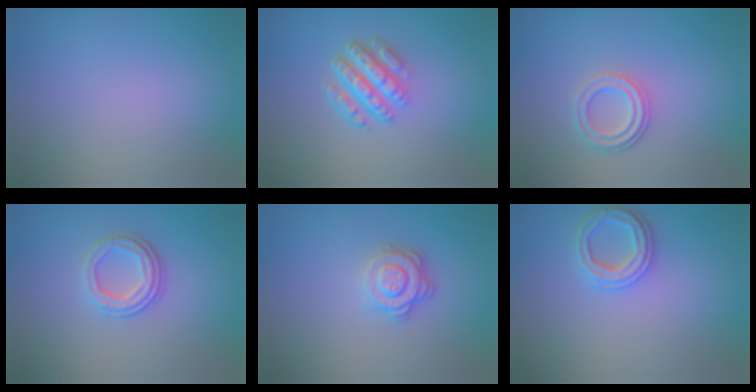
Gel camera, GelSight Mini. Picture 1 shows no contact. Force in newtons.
{"total": 4.7, "press": 3.5, "slide": 3.1}
{"total": 2.3, "press": 2.1, "slide": 1.0}
{"total": 3.2, "press": 2.3, "slide": 2.1}
{"total": 3.0, "press": 2.6, "slide": 1.5}
{"total": 2.7, "press": 2.7, "slide": 0.5}